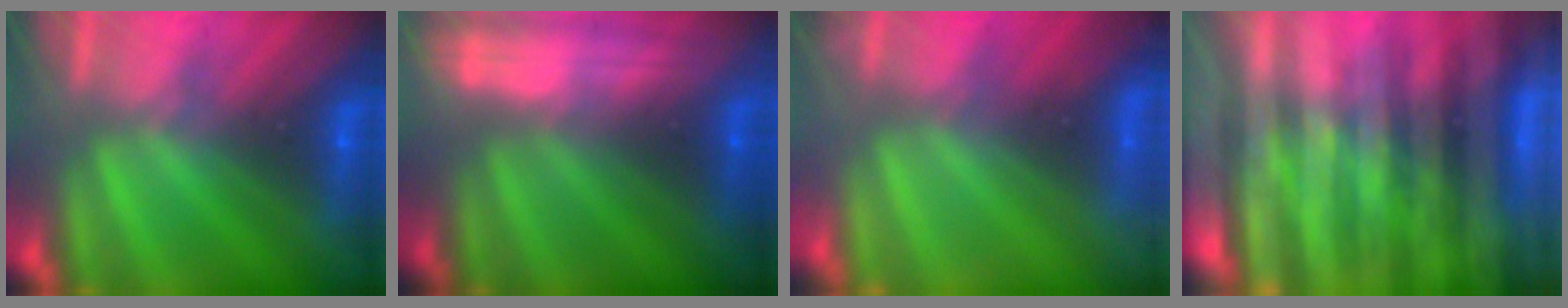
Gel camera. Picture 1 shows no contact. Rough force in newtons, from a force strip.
{"total": 2.9}
{"total": 3.1}
{"total": 7.3}